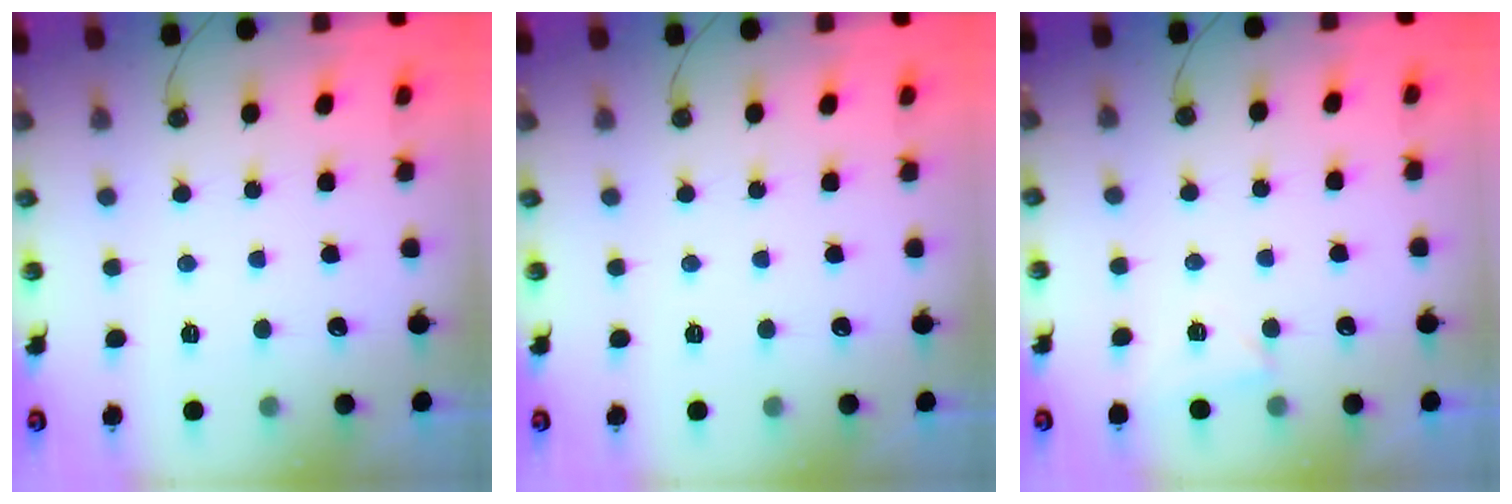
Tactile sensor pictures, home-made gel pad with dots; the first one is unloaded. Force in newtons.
{"total": 0.0}
{"total": 2.8, "press": 2.7, "slide": 0.6}